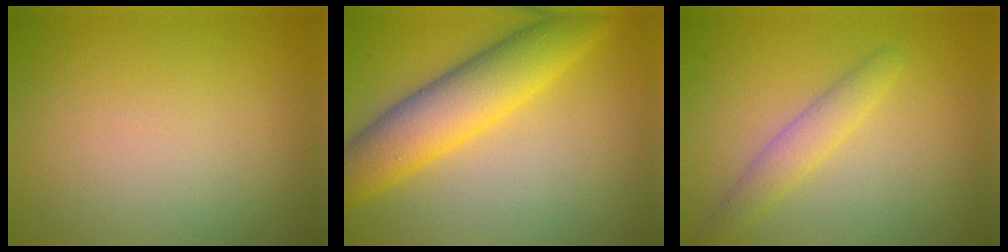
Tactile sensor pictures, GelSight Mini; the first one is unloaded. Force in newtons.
{"total": 7.0, "press": 7.0, "slide": 0.1}
{"total": 2.4, "press": 2.4, "slide": 0.2}